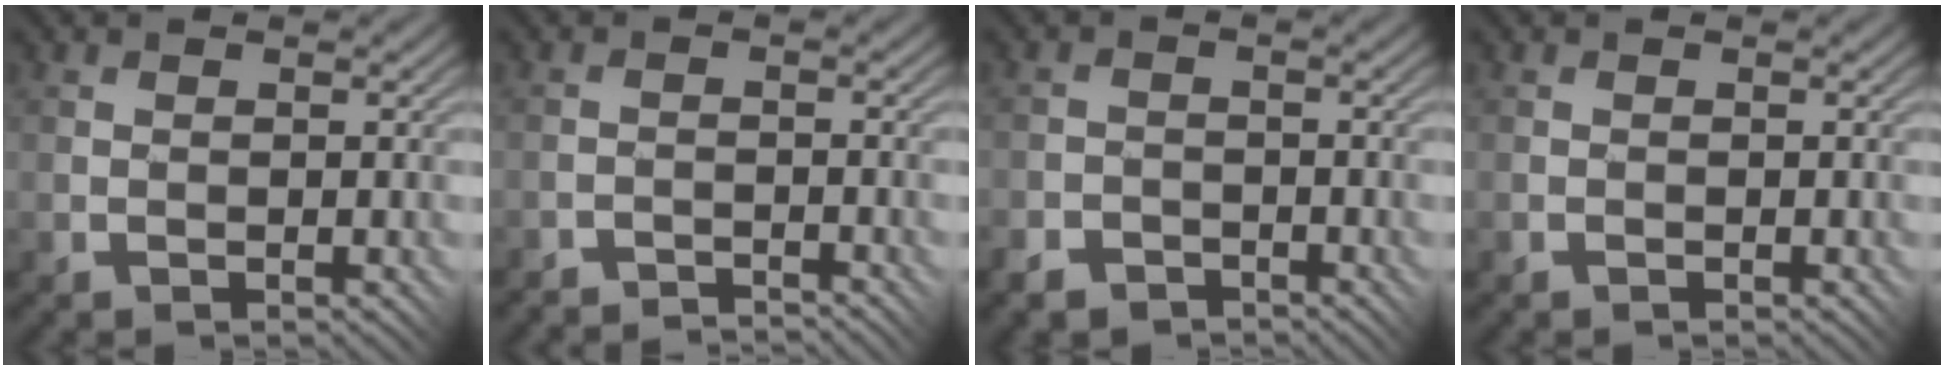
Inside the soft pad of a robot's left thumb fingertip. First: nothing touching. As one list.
[{"total": 2.5, "force": [-2.3, -0.7, -0.6], "torque": [0.016, 0.009, -0.049]}, {"total": 3.4, "force": [-2.8, 1.9, 0.5], "torque": [-0.004, 0.005, -0.054]}, {"total": 0.0}]